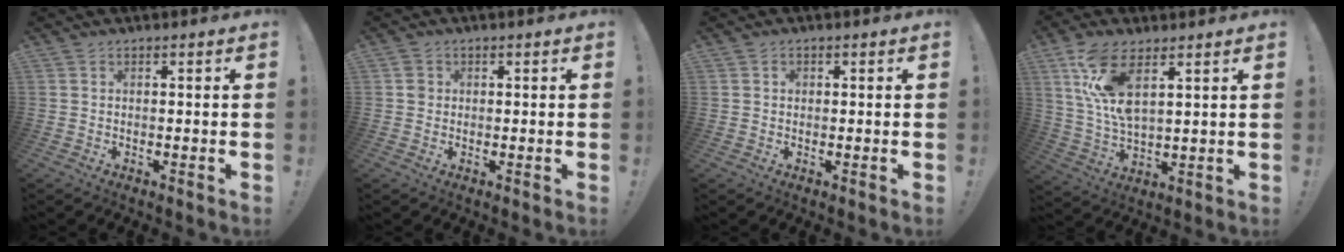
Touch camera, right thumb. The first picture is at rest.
{"total": 1.8, "force": [0.2, 1.8, 0.4], "torque": [0.005, -0.001, 0.001]}
{"total": 1.0, "force": [0.1, 1.0, 0.3], "torque": [-0.003, 0.002, 0.001]}
{"total": 12.8, "force": [6.8, 5.0, 9.6], "torque": [-0.195, -0.027, 0.123]}